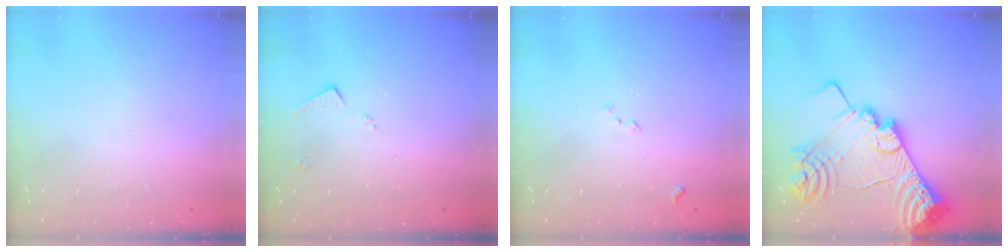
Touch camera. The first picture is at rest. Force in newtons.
{"total": 5.0, "press": 4.9, "slide": 0.7}
{"total": 8.2, "press": 8.1, "slide": 1.0}
{"total": 24.6, "press": 24.5, "slide": 2.5}